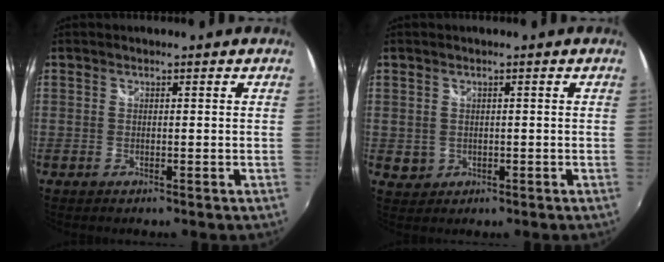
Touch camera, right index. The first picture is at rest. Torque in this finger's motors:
{"motor_torque": [-0.26, 0.21, -0.54, -0.14]}